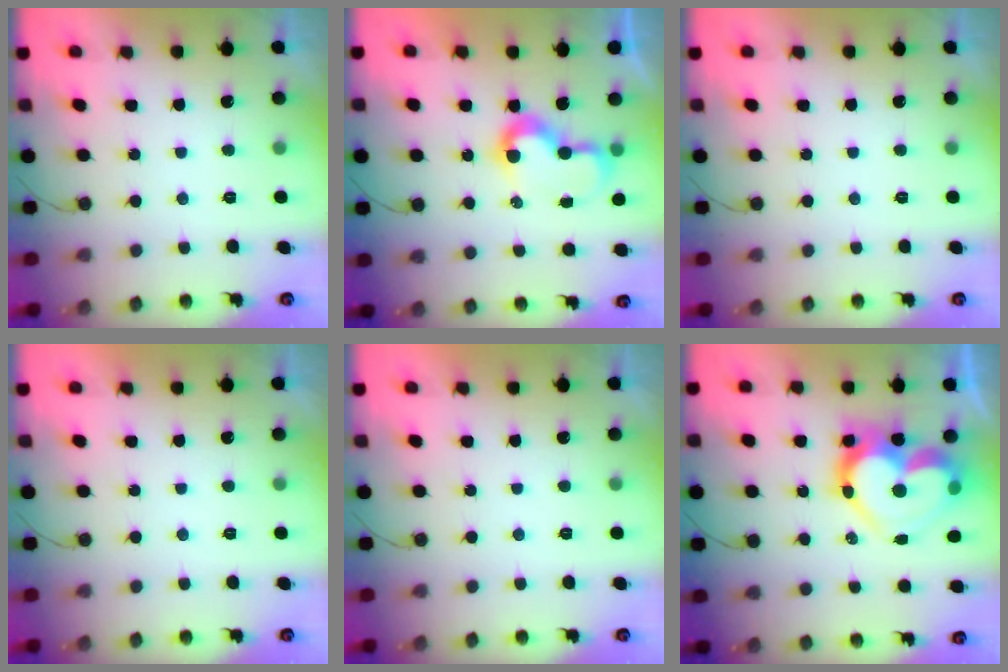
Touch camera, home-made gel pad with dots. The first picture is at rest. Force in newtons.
{"total": 8.7, "press": 8.7, "slide": 0.2}
{"total": 0.0}
{"total": 1.8, "press": 1.8, "slide": 0.0}
{"total": 1.8, "press": 1.8, "slide": 0.0}
{"total": 20.6, "press": 20.5, "slide": 1.6}